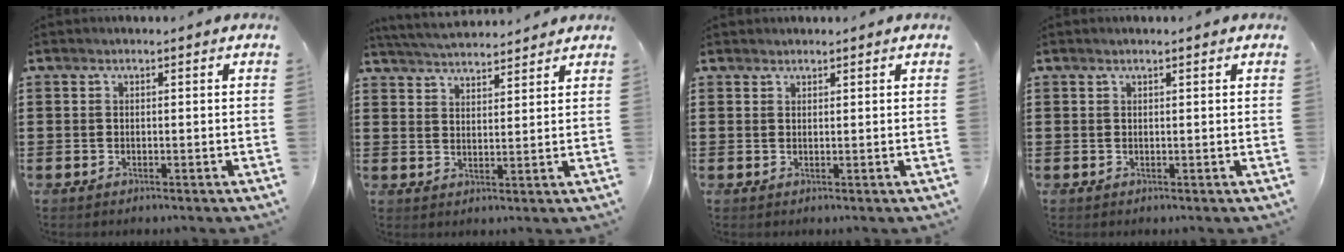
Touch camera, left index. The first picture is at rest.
{"total": 4.3, "force": [4.2, 0.0, 0.5], "torque": [-0.024, -0.020, 0.076]}
{"total": 1.2, "force": [1.1, 0.3, 0.0], "torque": [-0.002, 0.000, 0.023]}
{"total": 0.6, "force": [0.4, 0.0, 0.4], "torque": [-0.009, 0.000, 0.009]}